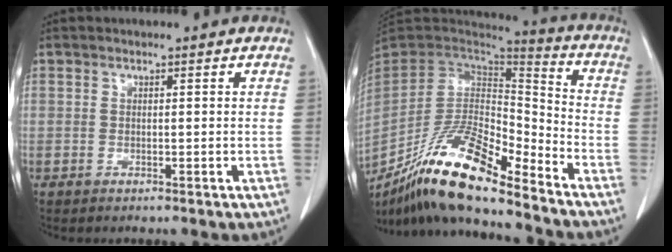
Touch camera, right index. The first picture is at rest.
{"total": 19.2, "force": [-14.4, 2.8, 12.3], "torque": [-0.243, -0.010, -0.267]}